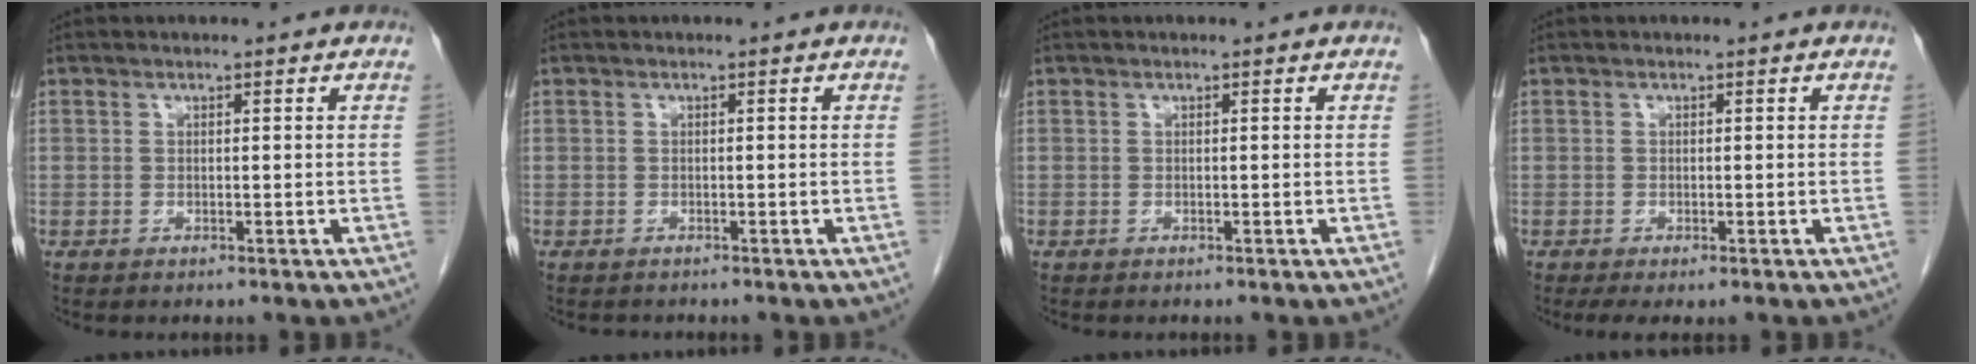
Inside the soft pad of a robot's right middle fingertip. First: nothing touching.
{"total": 0.7, "force": [-0.6, 0.2, 0.0], "torque": [-0.007, -0.001, -0.011]}
{"total": 0.0}
{"total": 2.3, "force": [-1.6, 0.8, 1.5], "torque": [-0.025, -0.006, -0.021]}